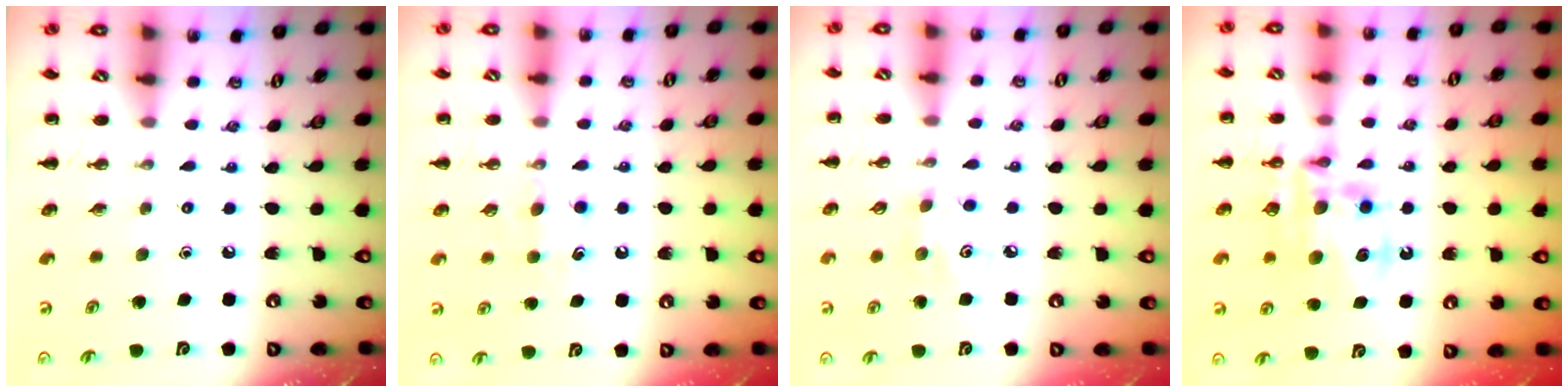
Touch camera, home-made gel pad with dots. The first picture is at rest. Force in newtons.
{"total": 6.5, "press": 6.3, "slide": 1.7}
{"total": 3.9, "press": 3.8, "slide": 0.6}
{"total": 12.2, "press": 11.7, "slide": 3.2}